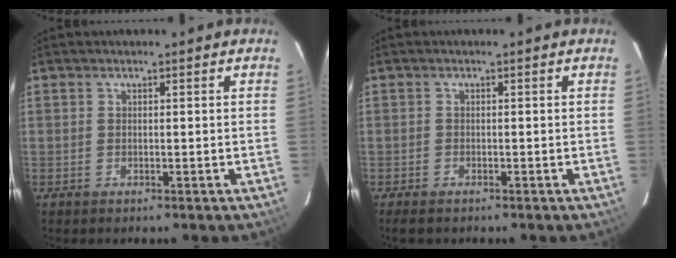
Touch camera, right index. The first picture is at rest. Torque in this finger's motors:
{"motor_torque": [0.17, -0.14, 0.07, 0.01]}